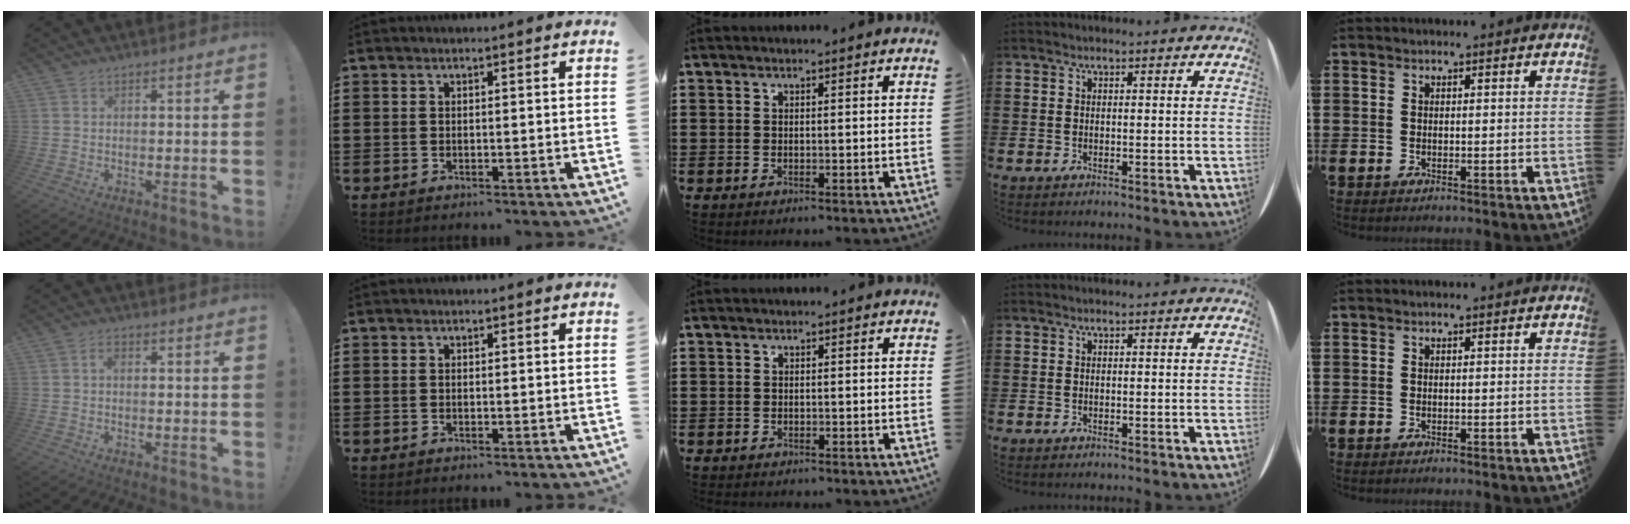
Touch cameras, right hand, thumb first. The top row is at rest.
{"thumb": {"total": 1.6, "force": [-0.1, 1.0, 1.2], "torque": [-0.025, 0.007, -0.004]}, "middle": {"total": 0.8, "force": [-0.6, 0.5, -0.1], "torque": [0.003, 0.004, -0.015]}}